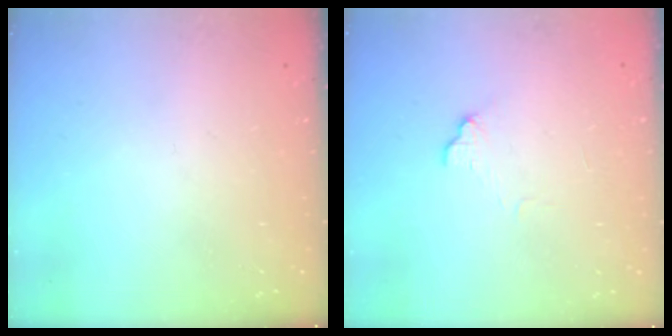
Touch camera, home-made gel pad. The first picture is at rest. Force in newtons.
{"total": 6.6, "press": 6.6, "slide": 0.5}